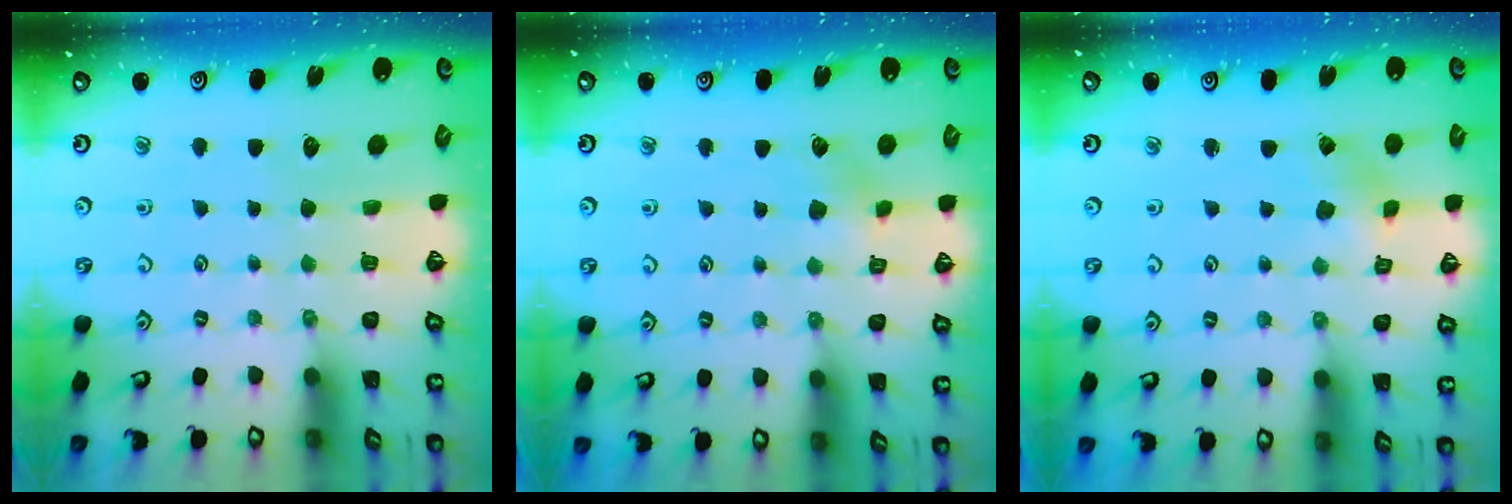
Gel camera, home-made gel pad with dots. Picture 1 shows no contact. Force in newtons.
{"total": 3.6, "press": 3.6, "slide": 0.1}
{"total": 1.0, "press": 1.0, "slide": 0.1}